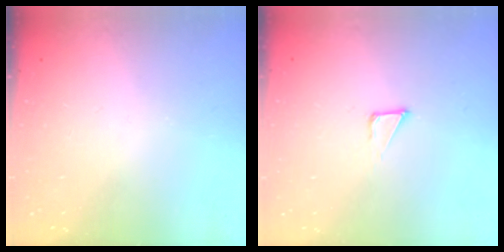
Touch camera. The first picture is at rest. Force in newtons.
{"total": 2.8, "press": 2.8, "slide": 0.1}